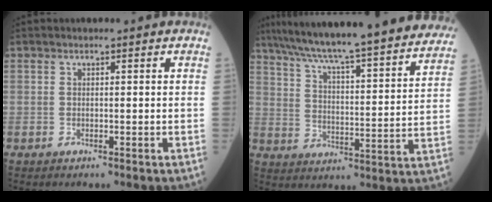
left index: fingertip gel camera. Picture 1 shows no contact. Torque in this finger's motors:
{"motor_torque": [0.34, -0.66, 1.00, 0.21]}